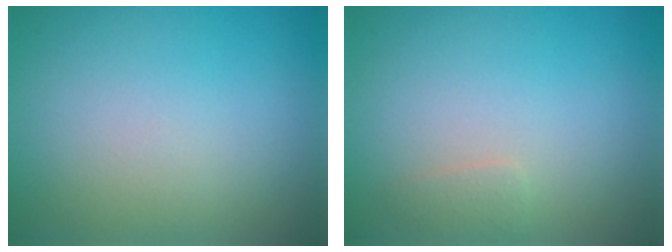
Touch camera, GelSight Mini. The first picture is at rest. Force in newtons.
{"total": 0.9, "press": 0.9, "slide": 0.0}